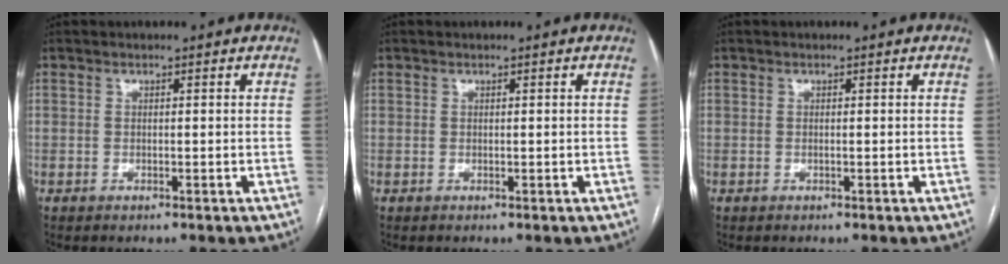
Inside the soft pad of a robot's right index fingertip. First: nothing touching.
{"total": 0.0}
{"total": 0.0}